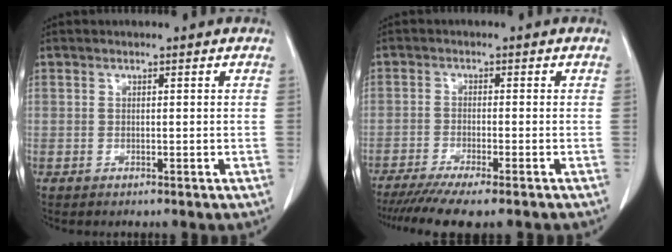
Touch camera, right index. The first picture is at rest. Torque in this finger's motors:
{"motor_torque": [1.01, -0.97, 0.53, 0.14]}